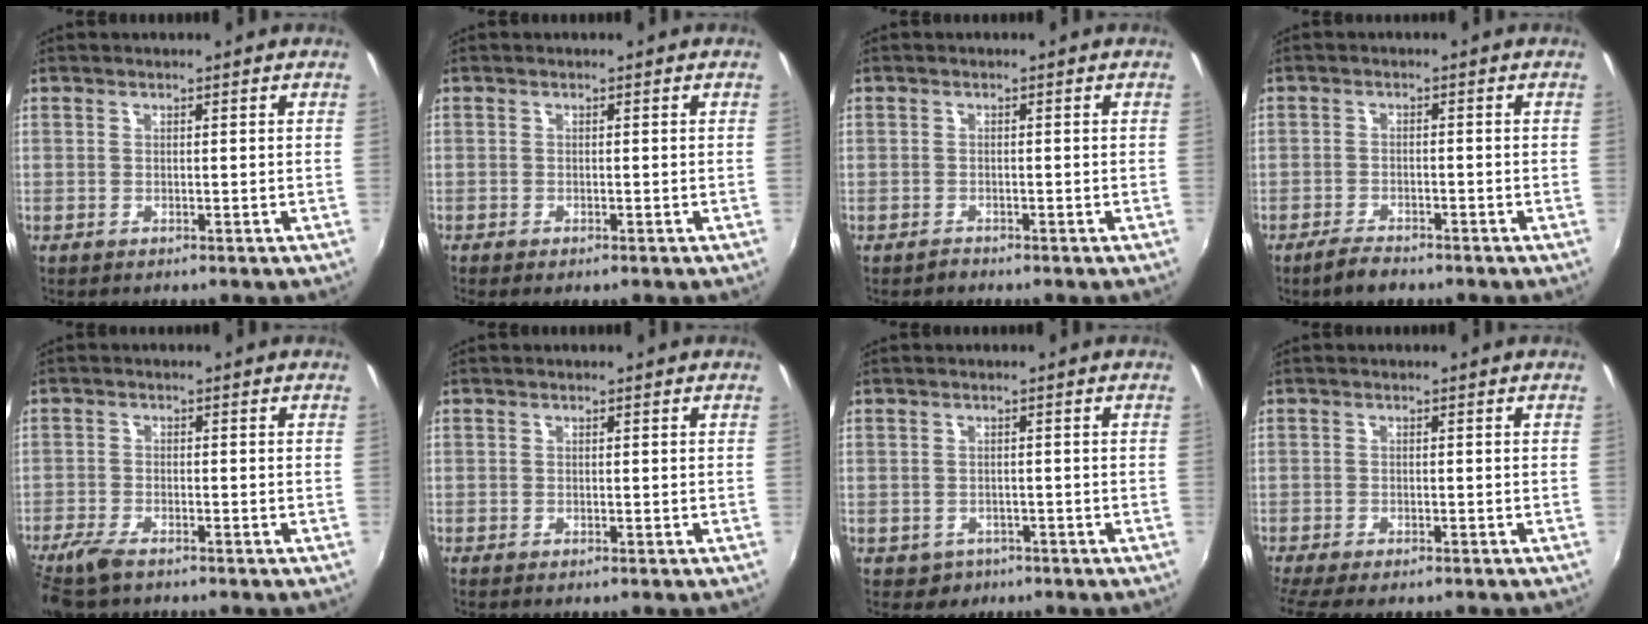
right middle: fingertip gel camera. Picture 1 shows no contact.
{"total": 1.4, "force": [-1.1, 0.2, 0.9], "torque": [-0.018, -0.007, -0.018]}
{"total": 1.0, "force": [-0.9, 0.5, -0.2], "torque": [0.002, 0.003, -0.017]}
{"total": 3.7, "force": [-3.1, 1.2, 1.6], "torque": [-0.050, -0.003, -0.058]}
{"total": 5.9, "force": [-4.5, 1.8, 3.3], "torque": [-0.092, -0.018, -0.091]}
{"total": 0.6, "force": [-0.5, 0.1, 0.4], "torque": [-0.008, -0.003, -0.009]}
{"total": 3.3, "force": [-1.6, 2.8, 0.7], "torque": [-0.023, -0.001, -0.018]}
{"total": 5.9, "force": [-4.8, 1.2, 3.2], "torque": [-0.077, -0.034, -0.081]}